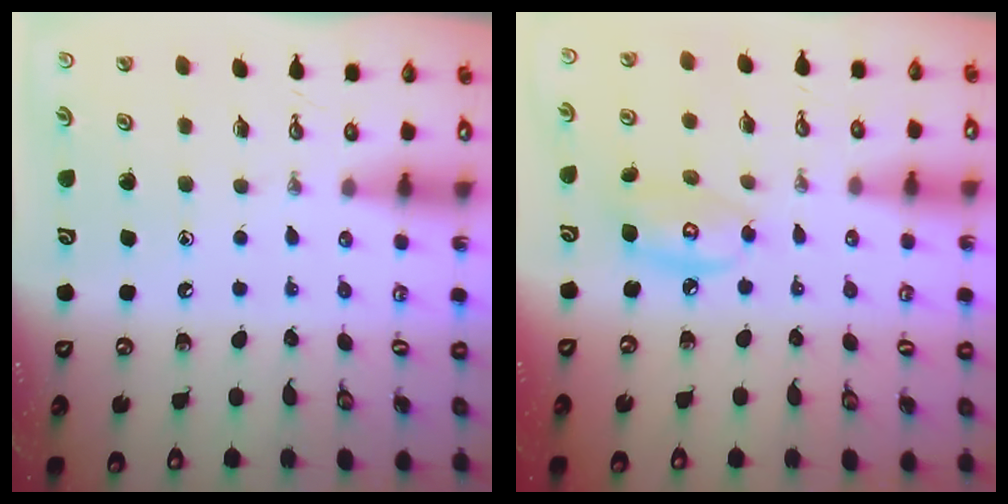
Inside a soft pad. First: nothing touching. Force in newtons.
{"total": 7.7, "press": 7.7, "slide": 0.5}